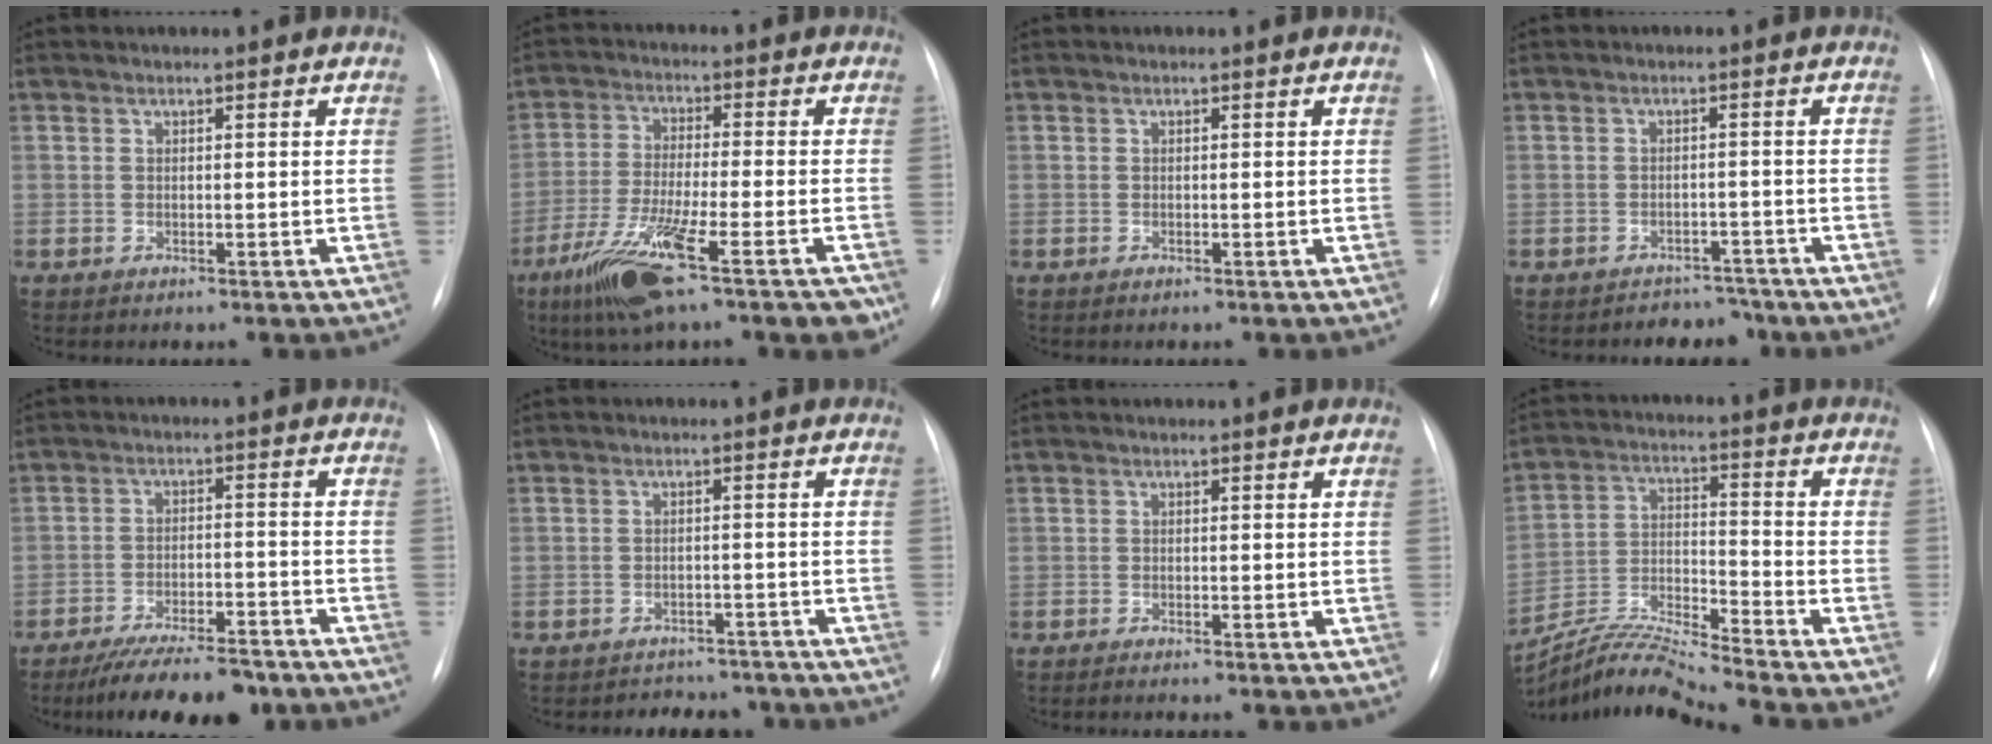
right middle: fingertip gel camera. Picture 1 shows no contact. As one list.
[{"total": 14.3, "force": [-8.4, 1.5, 11.5], "torque": [-0.188, -0.031, -0.141]}, {"total": 0.0}, {"total": 4.0, "force": [-3.6, 1.6, -0.9], "torque": [0.020, 0.013, -0.052]}, {"total": 12.7, "force": [-10.4, 3.2, 6.5], "torque": [-0.095, -0.003, -0.159]}, {"total": 6.6, "force": [-6.0, 2.8, -0.1], "torque": [0.009, 0.014, -0.070]}, {"total": 0.6, "force": [-0.5, -0.2, 0.4], "torque": [-0.006, -0.001, -0.010]}, {"total": 10.0, "force": [-9.5, -2.0, 2.5], "torque": [-0.055, -0.002, -0.180]}]